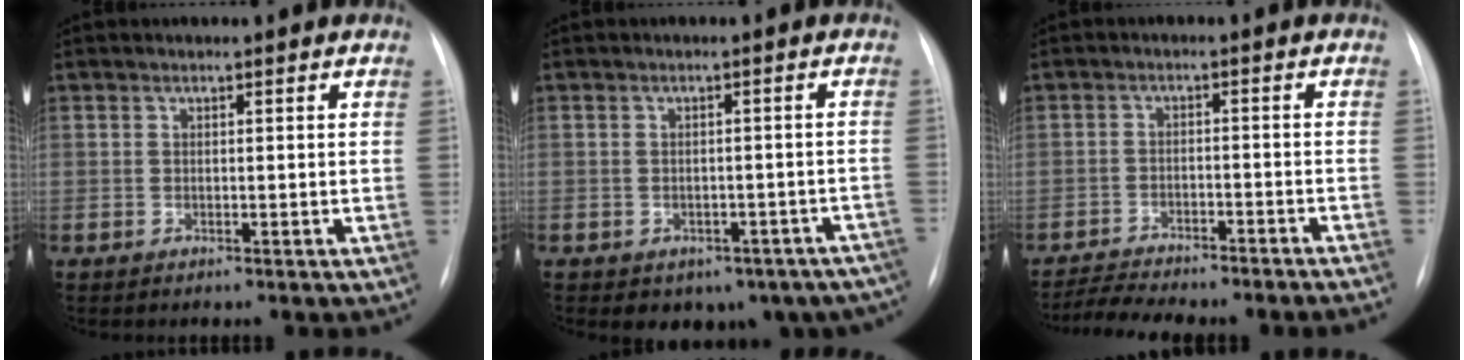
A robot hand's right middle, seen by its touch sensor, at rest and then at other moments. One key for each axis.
{"total": 12.9, "fx": -9.4, "fy": 7.6, "fz": 4.5, "tx": -0.049, "ty": 0.017, "tz": -0.098}
{"total": 8.7, "fx": -8.3, "fy": -0.6, "fz": 2.7, "tx": -0.024, "ty": 0.004, "tz": -0.124}